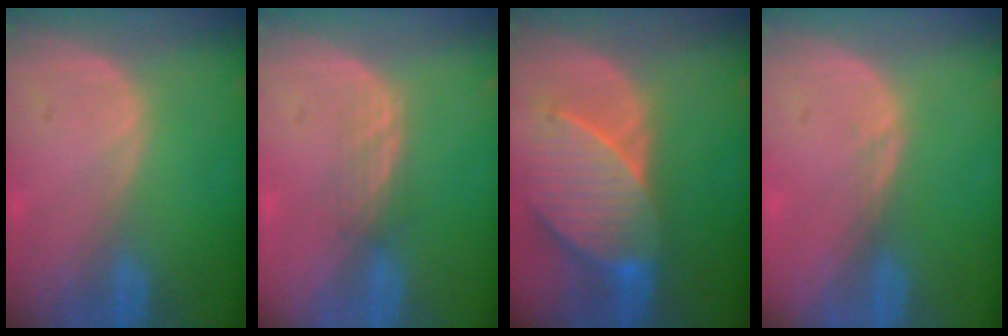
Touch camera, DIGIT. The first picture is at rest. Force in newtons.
{"total": 2.2, "press": 2.2, "slide": 0.4}
{"total": 9.5, "press": 8.6, "slide": 3.8}
{"total": 0.8, "press": 0.6, "slide": 0.6}